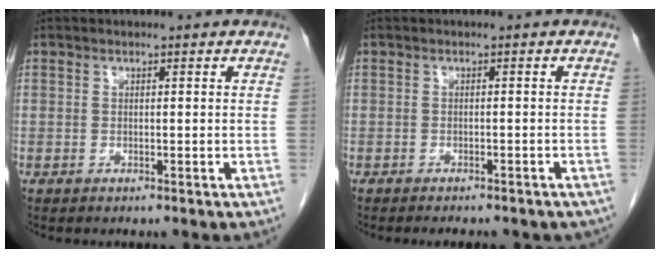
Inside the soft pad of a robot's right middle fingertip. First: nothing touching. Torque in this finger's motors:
{"motor_torque": [1.17, -0.97, 0.09, 0.03]}